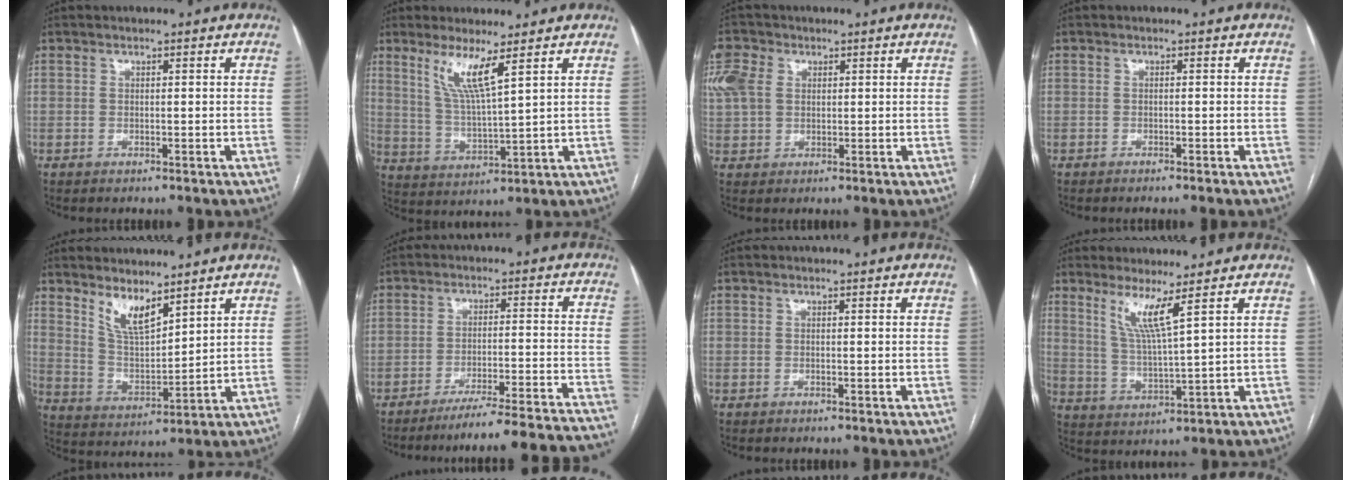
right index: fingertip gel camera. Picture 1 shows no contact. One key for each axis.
{"total": 7.2, "fx": 4.2, "fy": -0.2, "fz": 5.9, "tx": -0.119, "ty": -0.015, "tz": 0.088}
{"total": 6.1, "fx": 2.3, "fy": 4.7, "fz": 3.2, "tx": -0.100, "ty": 0.019, "tz": 0.047}
{"total": 1.2, "fx": -1.0, "fy": -0.3, "fz": 0.7, "tx": -0.007, "ty": 0.005, "tz": -0.014}
{"total": 7.2, "fx": 5.5, "fy": 2.0, "fz": 4.2, "tx": -0.088, "ty": -0.013, "tz": 0.117}
{"total": 23.8, "fx": -22.3, "fy": -2.1, "fz": 8.2, "tx": -0.046, "ty": -0.029, "tz": -0.289}
{"total": 0.0}
{"total": 6.1, "fx": 3.7, "fy": -1.0, "fz": 4.8, "tx": -0.094, "ty": -0.021, "tz": 0.076}